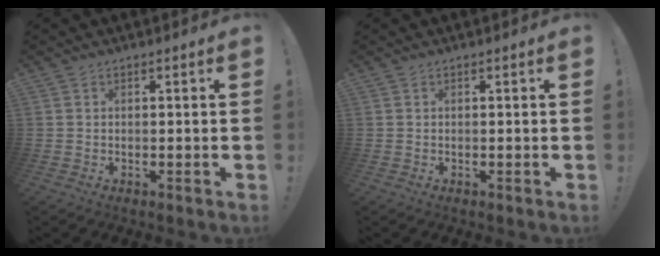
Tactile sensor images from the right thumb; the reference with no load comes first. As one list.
[{"total": 0.0}]